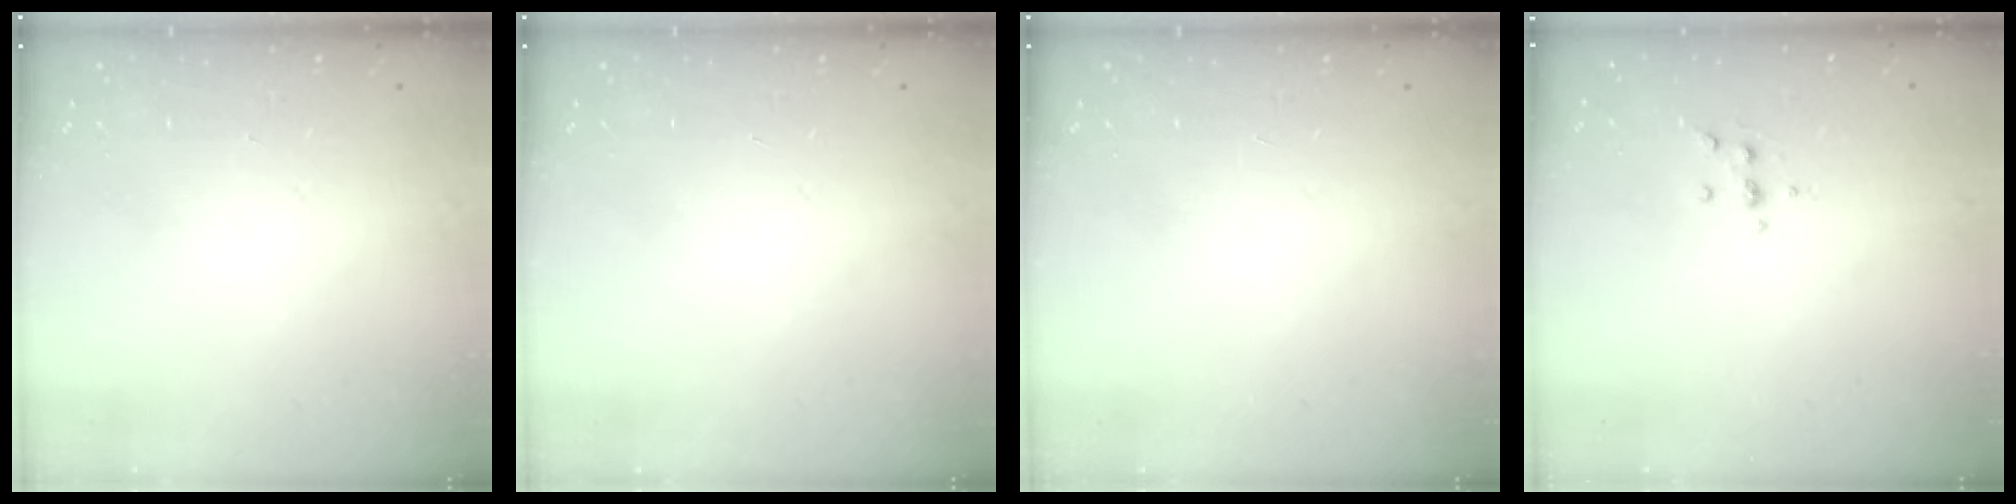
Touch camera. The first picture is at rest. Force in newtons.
{"total": 0.0}
{"total": 0.0}
{"total": 3.6, "press": 3.5, "slide": 0.9}